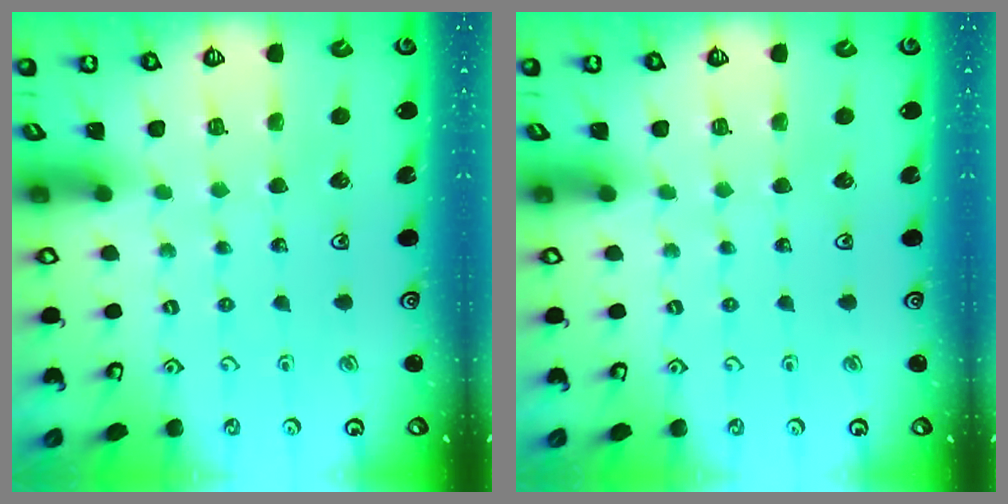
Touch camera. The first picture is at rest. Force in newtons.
{"total": 0.0}